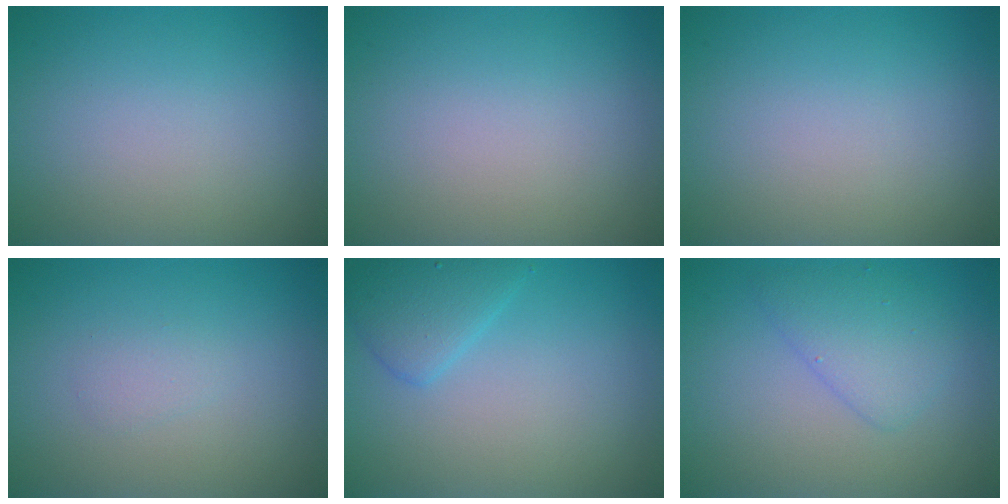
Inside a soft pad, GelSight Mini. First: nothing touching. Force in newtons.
{"total": 0.0}
{"total": 0.0}
{"total": 0.9, "press": 0.9, "slide": 0.0}
{"total": 2.6, "press": 2.6, "slide": 0.2}
{"total": 2.8, "press": 2.8, "slide": 0.1}